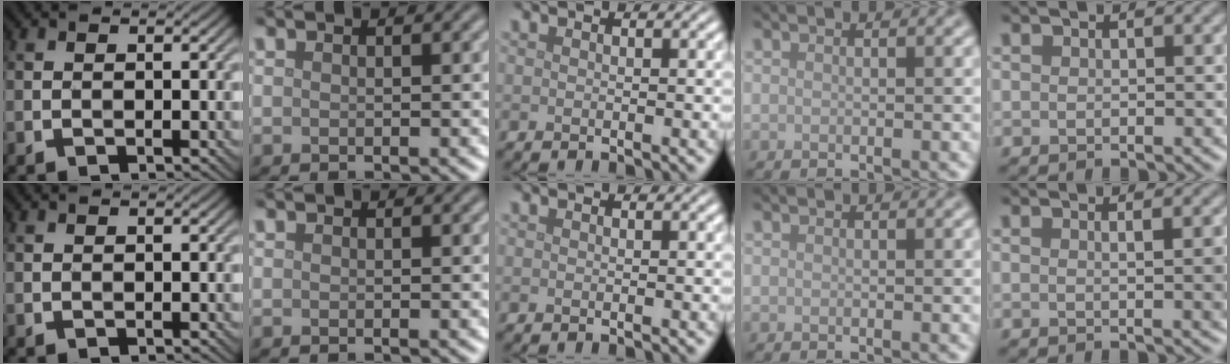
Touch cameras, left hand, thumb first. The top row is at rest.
{"little": {"total": 1.7, "force": [0.3, 0.4, 1.6], "torque": [-0.019, 0.003, 0.001]}}